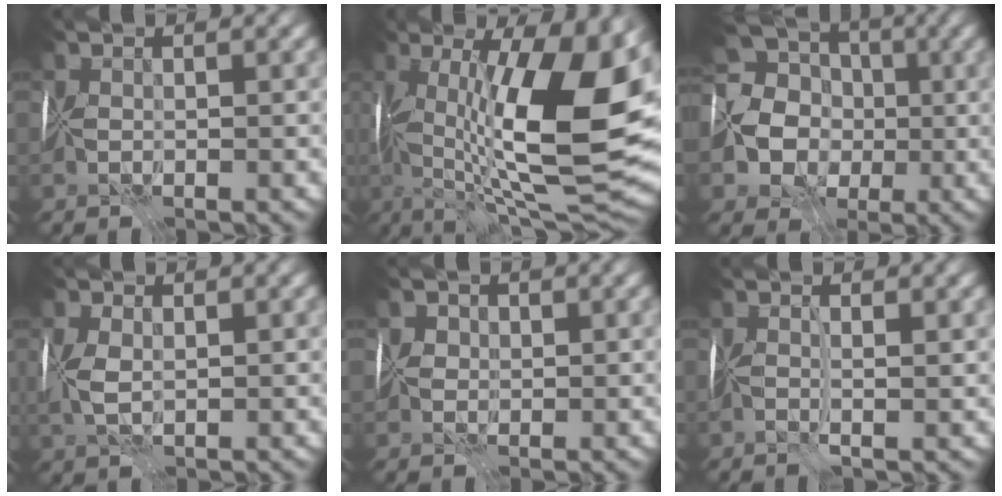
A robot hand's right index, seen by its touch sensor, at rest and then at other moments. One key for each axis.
{"total": 14.7, "fx": 1.4, "fy": 3.3, "fz": 14.2, "tx": -0.196, "ty": 0.006, "tz": 0.024}
{"total": 12.2, "fx": -0.9, "fy": 10.8, "fz": 5.6, "tx": -0.145, "ty": 0.012, "tz": -0.044}
{"total": 1.9, "fx": 0.4, "fy": 0.8, "fz": 1.7, "tx": -0.047, "ty": 0.002, "tz": 0.009}
{"total": 1.6, "fx": 0.8, "fy": 1.4, "fz": 0.1, "tx": 0.013, "ty": 0.015, "tz": 0.006}
{"total": 0.9, "fx": 0.3, "fy": -0.8, "fz": 0.4, "tx": -0.001, "ty": -0.003, "tz": 0.008}